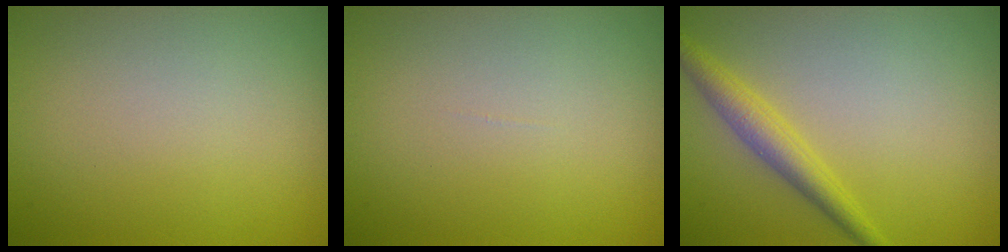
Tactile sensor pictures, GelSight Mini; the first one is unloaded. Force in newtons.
{"total": 0.0}
{"total": 2.6, "press": 2.6, "slide": 0.0}